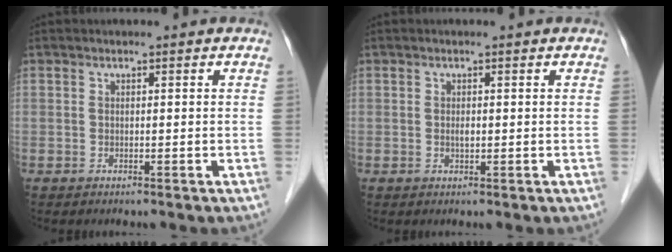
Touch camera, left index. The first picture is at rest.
{"total": 0.8, "force": [0.0, 0.3, 0.8], "torque": [-0.015, -0.001, 0.001]}